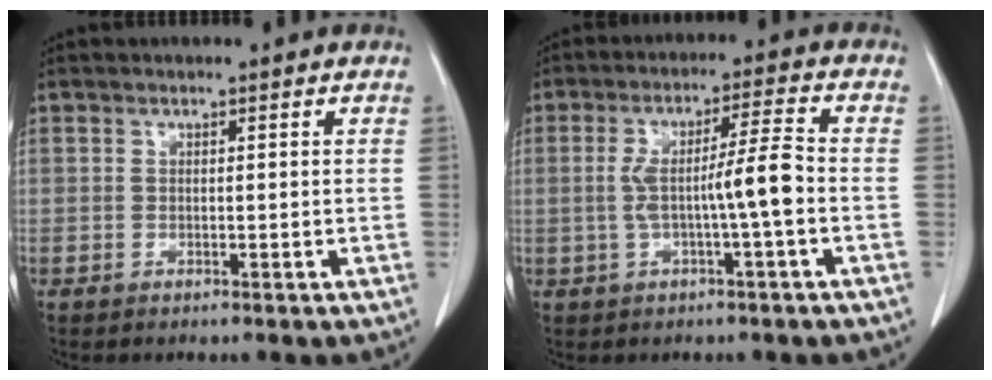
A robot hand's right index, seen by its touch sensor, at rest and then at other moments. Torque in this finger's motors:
{"motor_torque": [1.19, -0.37, 0.60, 0.13]}